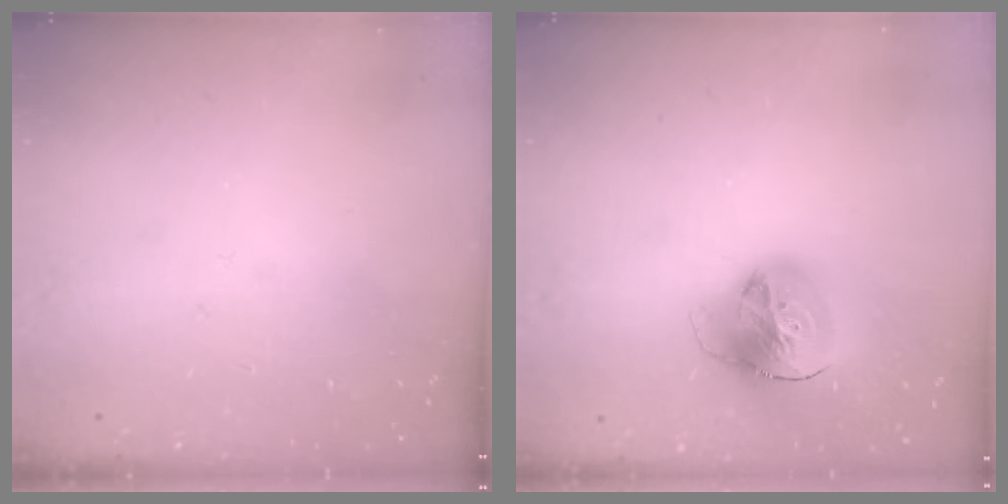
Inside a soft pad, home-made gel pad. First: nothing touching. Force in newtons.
{"total": 18.2, "press": 18.1, "slide": 2.0}